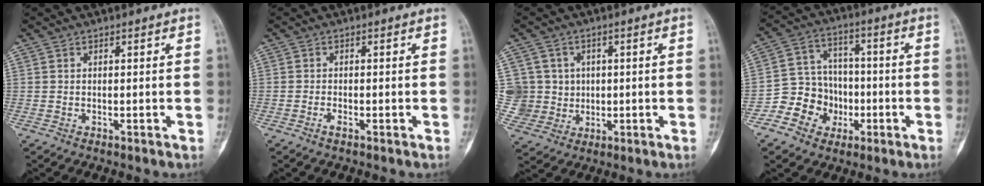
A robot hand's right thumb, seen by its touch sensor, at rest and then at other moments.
{"total": 0.9, "force": [-0.6, 0.3, 0.6], "torque": [-0.016, 0.002, -0.014]}
{"total": 7.6, "force": [1.2, 7.5, 0.6], "torque": [0.019, 0.009, 0.028]}
{"total": 10.8, "force": [-3.8, 9.6, 3.3], "torque": [-0.006, 0.049, -0.068]}